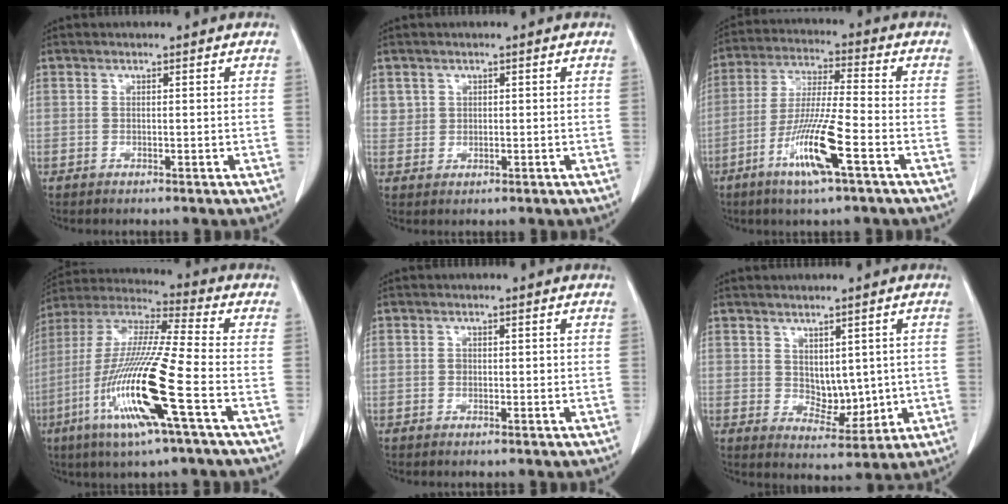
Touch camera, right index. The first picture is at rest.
{"total": 2.2, "force": [1.0, 1.9, 0.1], "torque": [0.014, 0.001, 0.013]}
{"total": 11.7, "force": [-5.2, 0.3, 10.5], "torque": [-0.207, -0.016, -0.101]}
{"total": 18.5, "force": [-6.6, 0.3, 17.3], "torque": [-0.367, -0.027, -0.135]}
{"total": 1.0, "force": [-0.1, 0.7, 0.6], "torque": [-0.009, 0.002, -0.001]}
{"total": 5.8, "force": [0.4, 3.6, 4.5], "torque": [-0.061, -0.004, 0.025]}